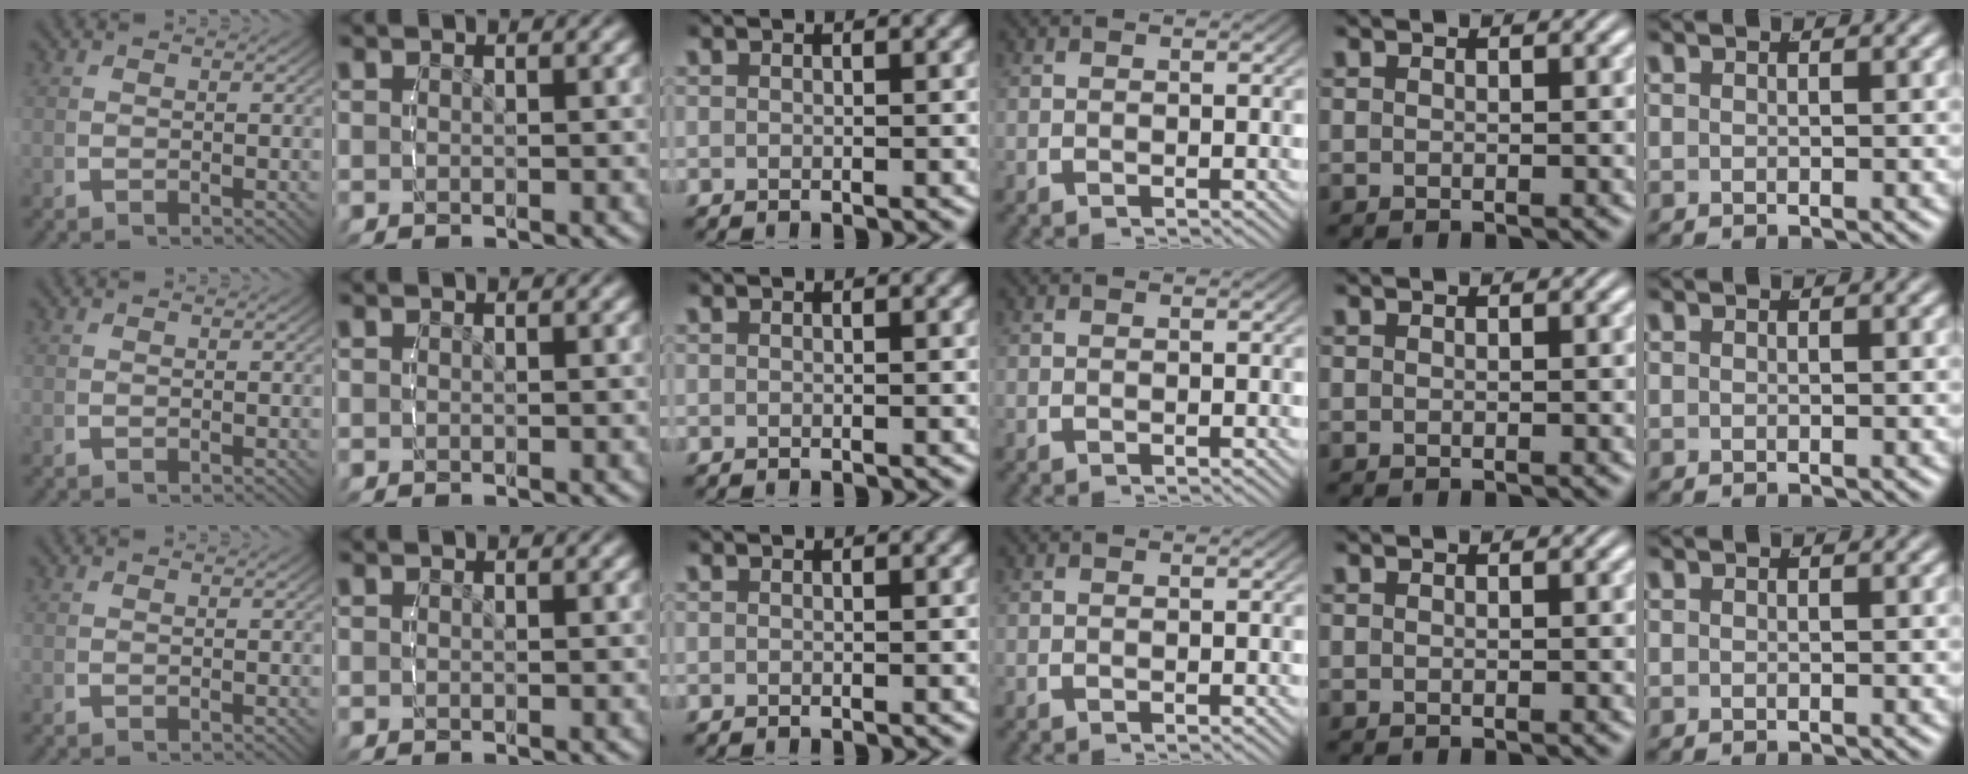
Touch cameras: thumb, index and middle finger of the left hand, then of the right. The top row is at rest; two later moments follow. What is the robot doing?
{"motion": "lift_and_place", "object": "cubes"}